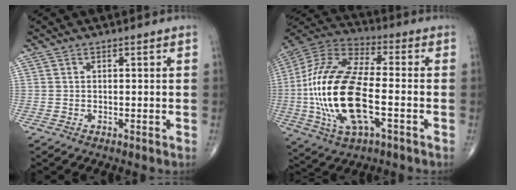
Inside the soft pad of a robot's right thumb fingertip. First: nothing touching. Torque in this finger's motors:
{"motor_torque": [0.21, 1.53, 2.38, -0.38, 0.79]}